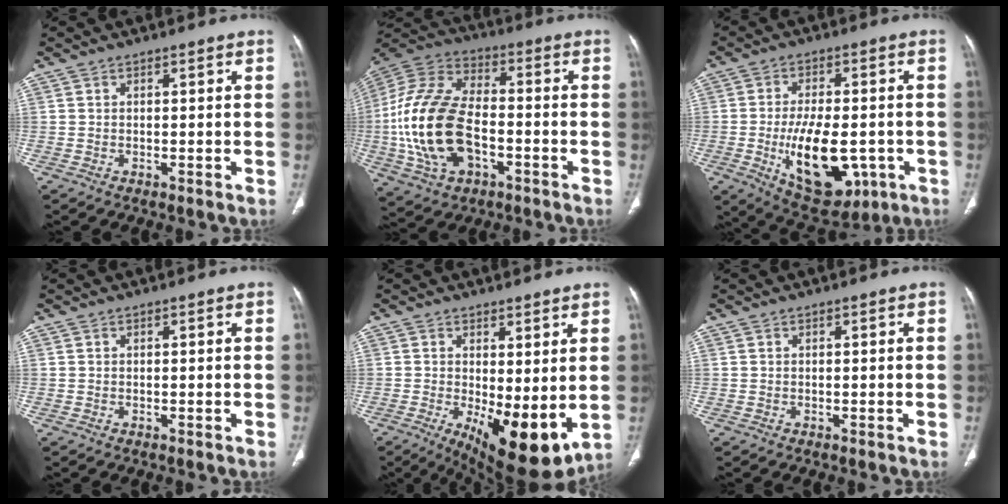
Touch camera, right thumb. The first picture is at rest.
{"total": 21.8, "force": [-4.2, 13.0, 17.0], "torque": [-0.348, 0.019, -0.075]}
{"total": 16.6, "force": [-4.1, 8.6, 13.6], "torque": [-0.197, 0.001, -0.045]}
{"total": 0.0}
{"total": 12.7, "force": [-1.4, 4.9, 11.6], "torque": [-0.167, -0.030, -0.004]}
{"total": 0.0}